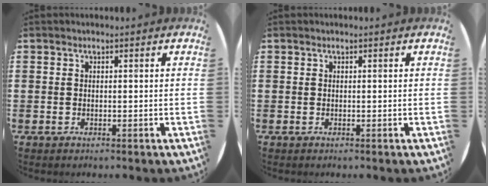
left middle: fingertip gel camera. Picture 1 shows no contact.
{"total": 0.0}